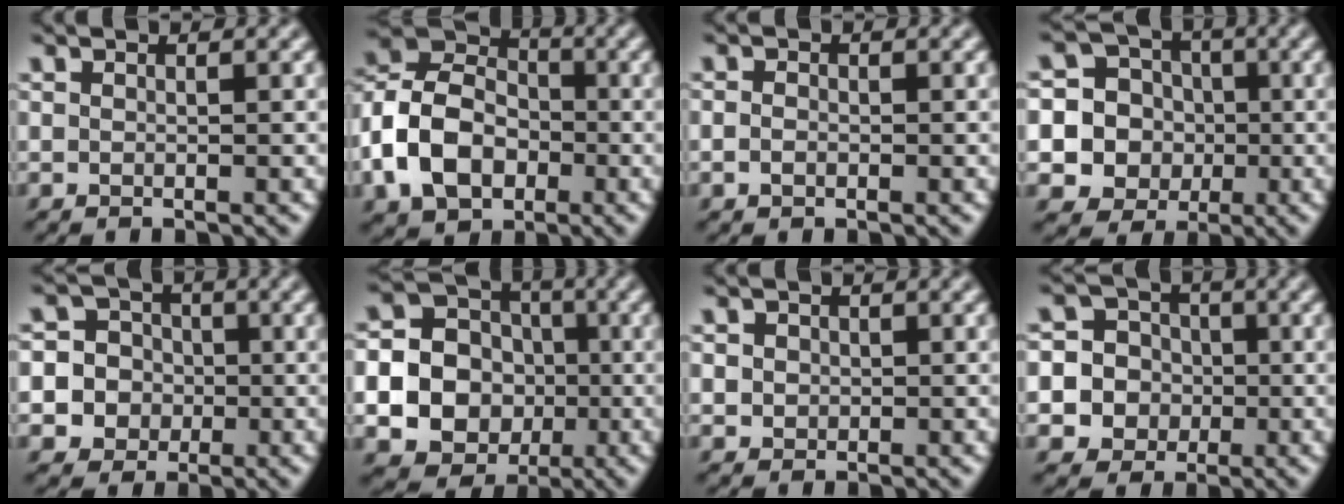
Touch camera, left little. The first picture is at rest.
{"total": 8.2, "force": [-2.9, 5.8, 5.0], "torque": [-0.105, 0.010, -0.070]}
{"total": 1.0, "force": [-0.1, 0.9, 0.5], "torque": [0.002, 0.008, -0.014]}
{"total": 11.6, "force": [-1.3, 11.1, 3.1], "torque": [-0.109, 0.019, -0.039]}
{"total": 9.5, "force": [-1.4, 9.2, 2.1], "torque": [-0.077, 0.013, -0.033]}
{"total": 20.8, "force": [-3.6, 19.8, 5.0], "torque": [-0.143, -0.005, -0.096]}
{"total": 2.3, "force": [0.8, 1.9, 1.1], "torque": [-0.016, 0.015, 0.008]}
{"total": 10.5, "force": [-1.5, 10.1, 2.5], "torque": [-0.088, 0.018, -0.044]}